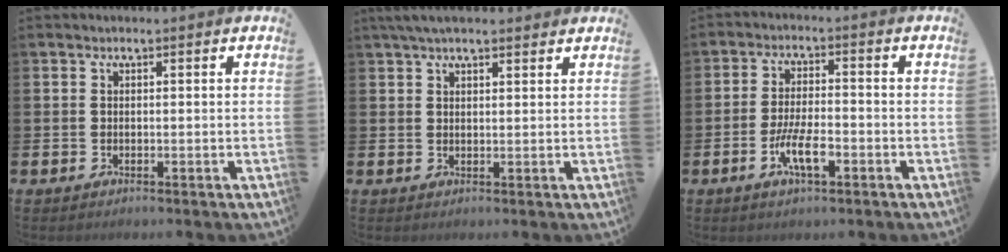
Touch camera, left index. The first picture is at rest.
{"total": 3.5, "force": [2.9, 0.9, 1.7], "torque": [-0.033, -0.001, 0.053]}
{"total": 5.5, "force": [-2.1, 1.7, 4.8], "torque": [-0.089, 0.000, -0.039]}